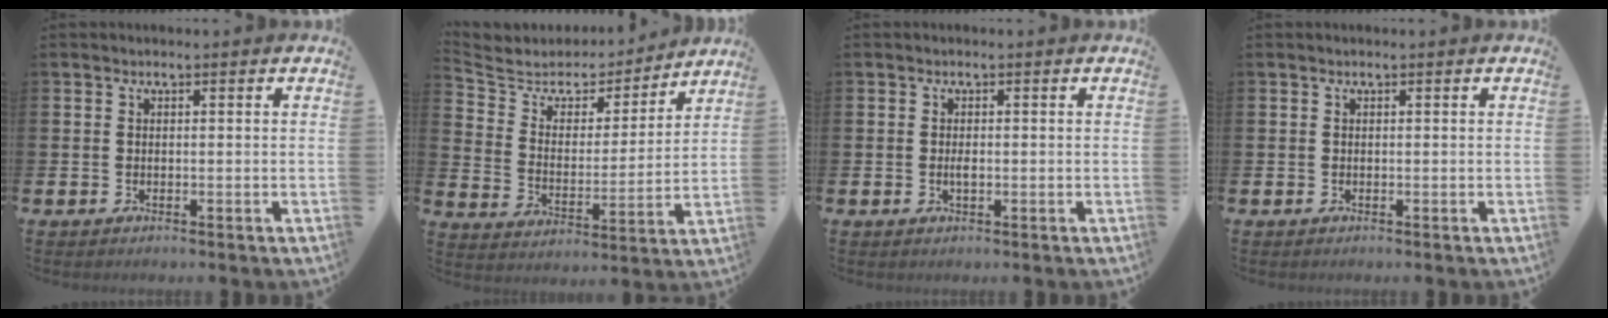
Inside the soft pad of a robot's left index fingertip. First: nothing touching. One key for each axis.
{"total": 5.3, "fx": 4.5, "fy": 2.8, "fz": 0.5, "tx": -0.044, "ty": -0.038, "tz": 0.071}
{"total": 1.0, "fx": -0.1, "fy": 0.4, "fz": 1.0, "tx": -0.012, "ty": -0.003, "tz": -0.003}
{"total": 0.0}